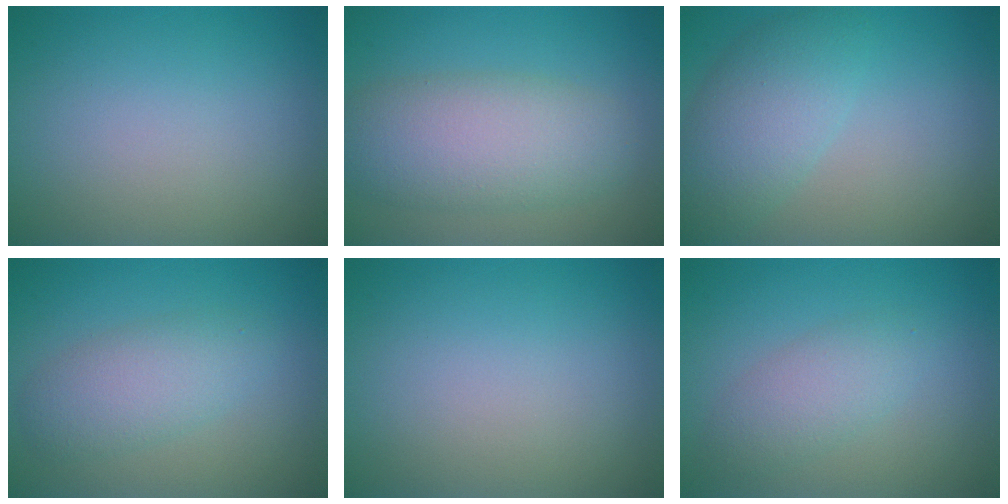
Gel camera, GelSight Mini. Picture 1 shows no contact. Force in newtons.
{"total": 6.5, "press": 6.5, "slide": 0.4}
{"total": 4.8, "press": 4.8, "slide": 0.3}
{"total": 3.6, "press": 3.6, "slide": 0.2}
{"total": 0.0}
{"total": 2.8, "press": 2.8, "slide": 0.1}